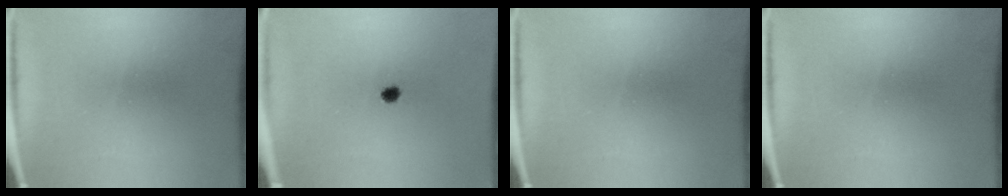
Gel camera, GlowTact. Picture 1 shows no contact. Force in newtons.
{"total": 1.8}
{"total": 0.0}
{"total": 0.0}